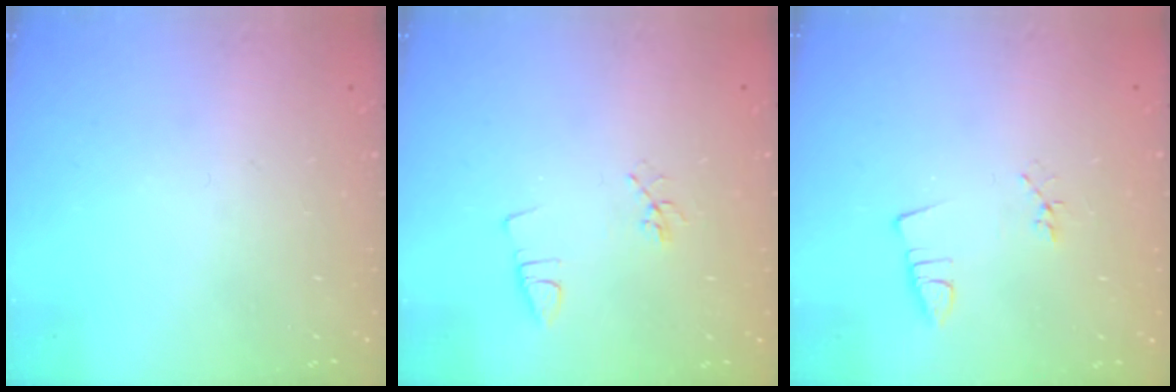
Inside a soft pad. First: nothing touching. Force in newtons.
{"total": 3.8, "press": 3.5, "slide": 1.5}
{"total": 2.2, "press": 1.7, "slide": 1.4}